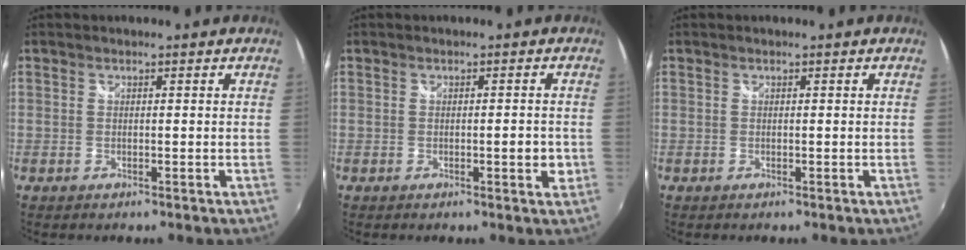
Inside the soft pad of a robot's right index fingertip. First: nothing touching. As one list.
[{"total": 2.5, "force": [-0.5, 0.8, 2.3], "torque": [-0.031, 0.002, -0.004]}, {"total": 0.0}]